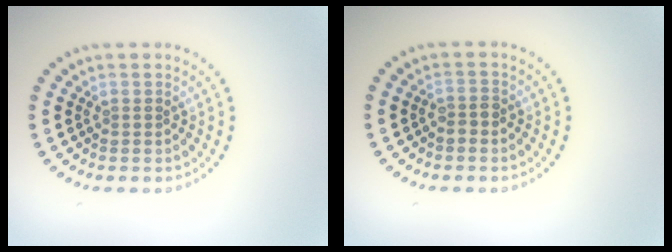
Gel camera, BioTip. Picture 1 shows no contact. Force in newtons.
{"total": 1.1, "press": 1.0, "slide": 0.4}